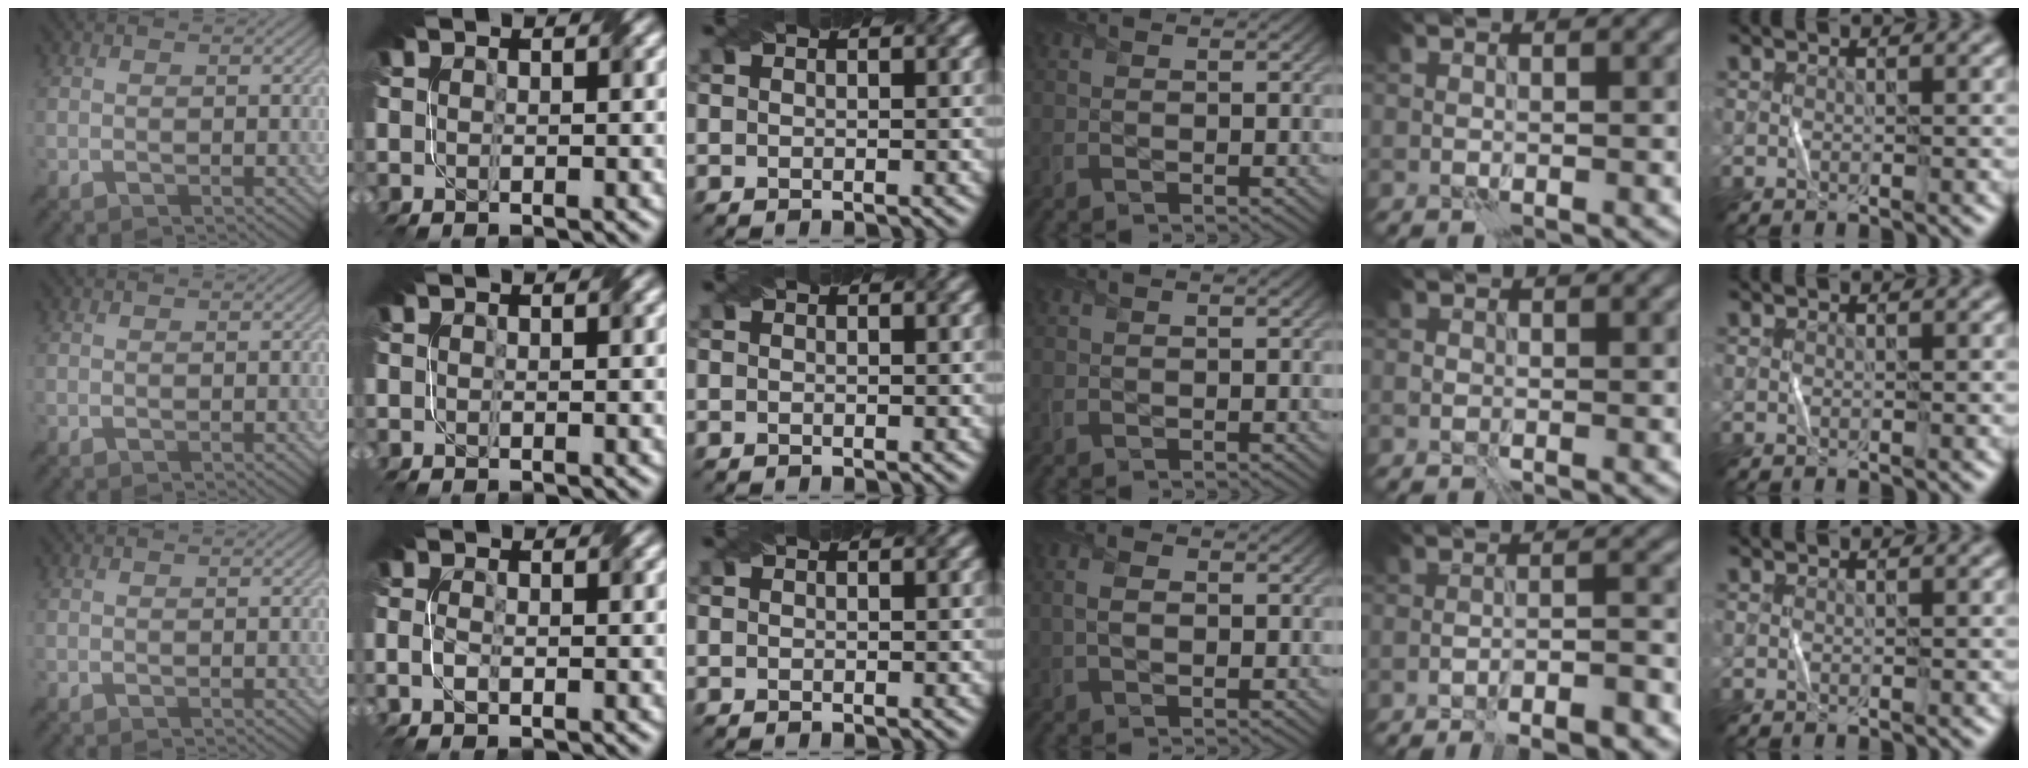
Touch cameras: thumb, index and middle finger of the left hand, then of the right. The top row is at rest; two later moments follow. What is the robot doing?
{"motion": "fold", "object": "bubble wrap"}